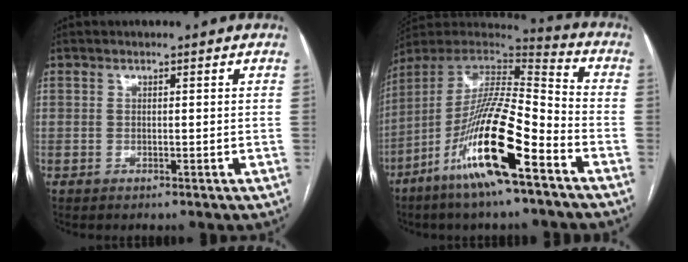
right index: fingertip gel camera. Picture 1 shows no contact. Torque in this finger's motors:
{"motor_torque": [0.63, -0.62, 0.67, 0.16]}